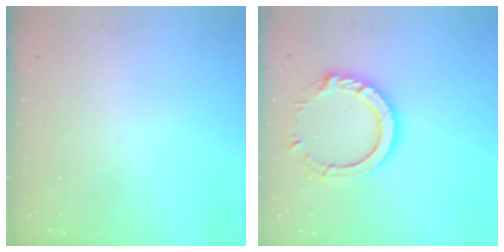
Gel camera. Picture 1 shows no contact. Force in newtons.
{"total": 13.0, "press": 12.9, "slide": 1.2}